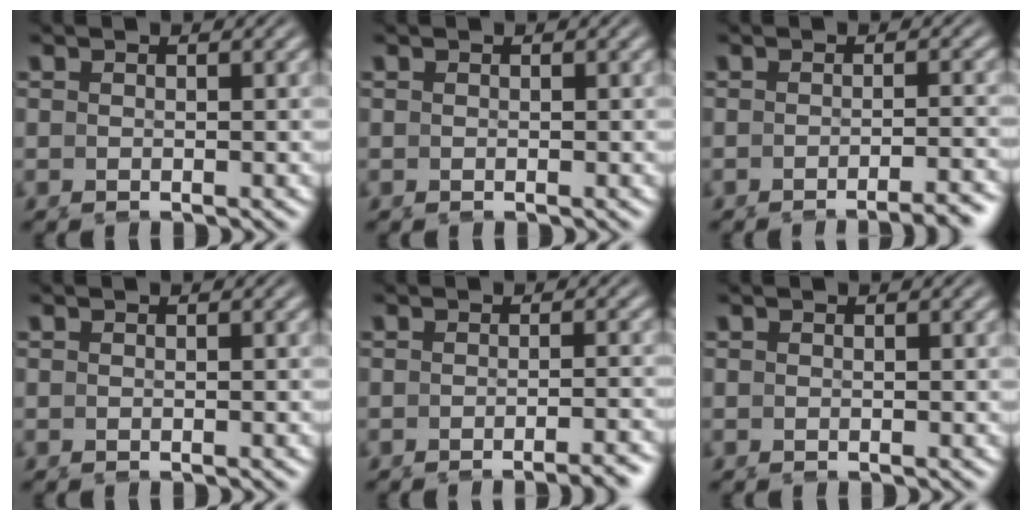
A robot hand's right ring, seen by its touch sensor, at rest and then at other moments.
{"total": 0.0}
{"total": 3.2, "force": [-2.7, 0.0, 1.8], "torque": [-0.012, 0.001, -0.042]}
{"total": 0.0}
{"total": 2.7, "force": [-2.3, -0.1, 1.5], "torque": [-0.009, 0.004, -0.037]}
{"total": 0.0}